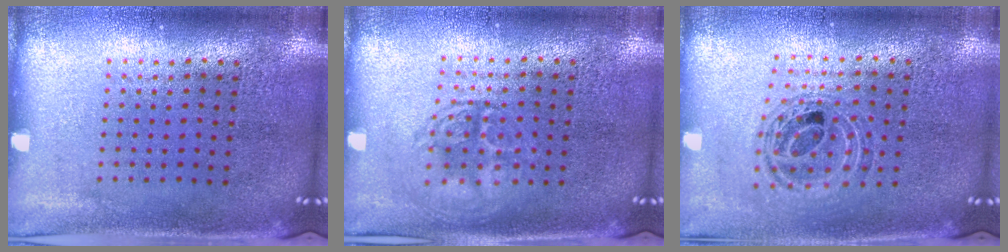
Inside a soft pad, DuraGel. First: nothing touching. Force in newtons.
{"total": 1.3, "press": 1.3, "slide": 0.1}
{"total": 0.8, "press": 0.8, "slide": 0.2}